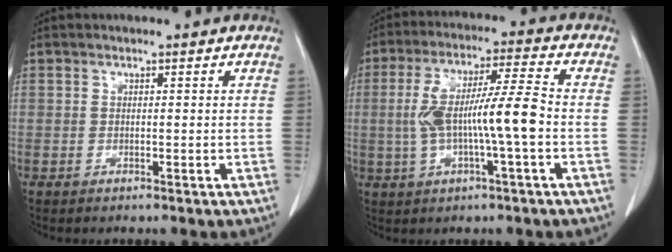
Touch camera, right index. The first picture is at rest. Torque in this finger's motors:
{"motor_torque": [1.26, 0.42, 0.46, 0.10]}